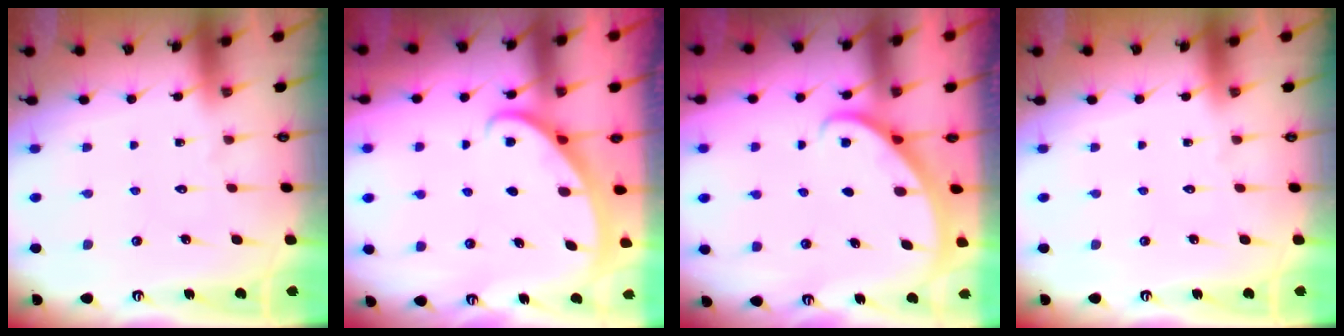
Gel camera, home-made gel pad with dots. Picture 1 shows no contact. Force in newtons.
{"total": 2.8, "press": 2.8, "slide": 0.1}
{"total": 2.3, "press": 2.3, "slide": 0.2}
{"total": 0.0}